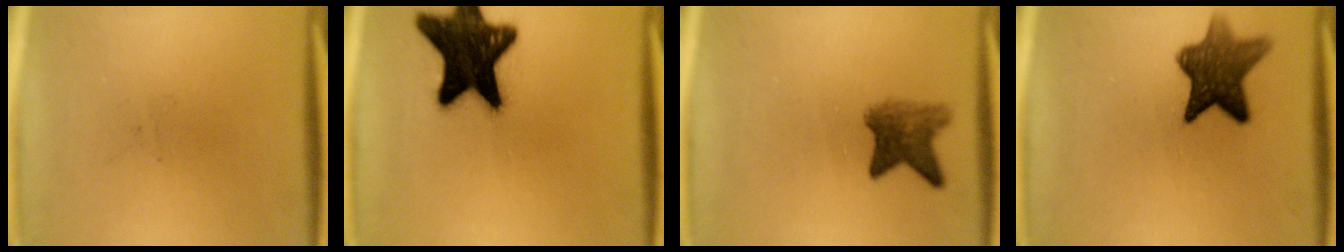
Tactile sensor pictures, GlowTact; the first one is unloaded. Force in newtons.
{"total": 19.5}
{"total": 5.1}
{"total": 9.6}